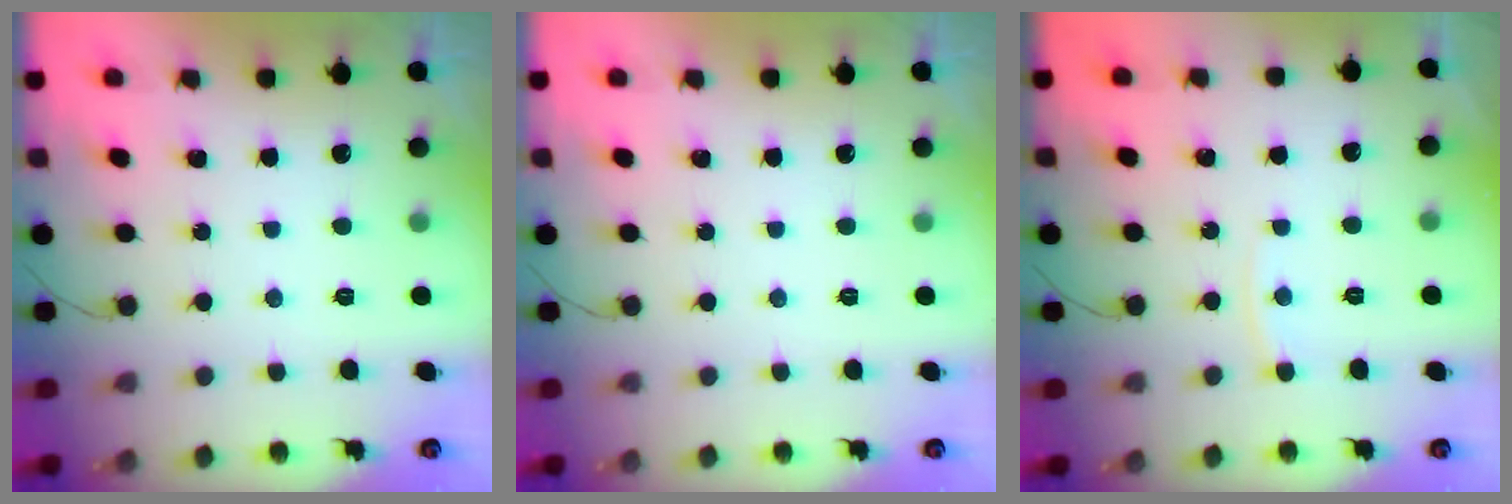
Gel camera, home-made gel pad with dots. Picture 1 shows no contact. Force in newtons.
{"total": 0.0}
{"total": 3.2, "press": 3.1, "slide": 0.4}